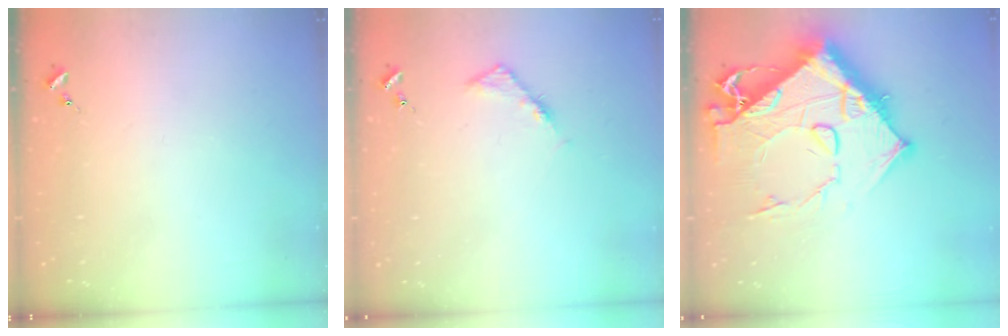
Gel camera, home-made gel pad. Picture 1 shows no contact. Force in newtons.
{"total": 4.1, "press": 4.0, "slide": 0.5}
{"total": 19.8, "press": 19.7, "slide": 2.0}